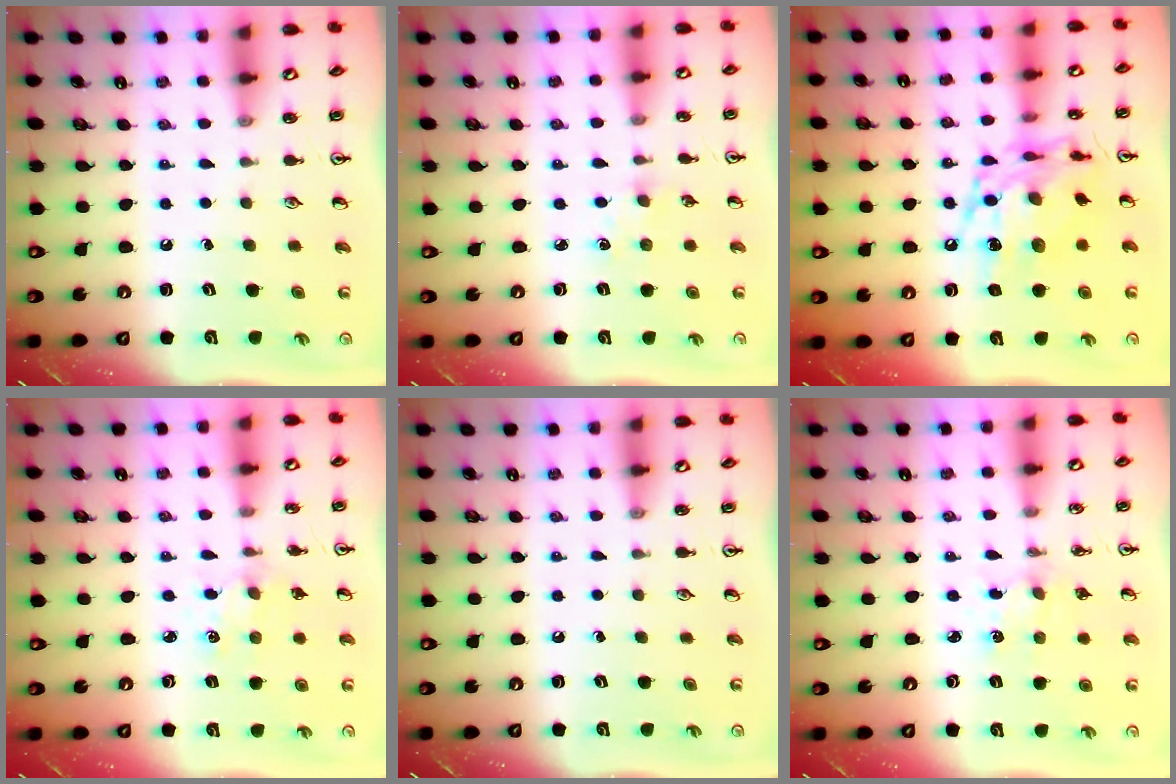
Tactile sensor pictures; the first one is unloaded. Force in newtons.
{"total": 2.8, "press": 2.7, "slide": 0.4}
{"total": 15.7, "press": 15.6, "slide": 1.3}
{"total": 2.5, "press": 2.5, "slide": 0.5}
{"total": 0.0}
{"total": 2.7, "press": 2.6, "slide": 0.4}